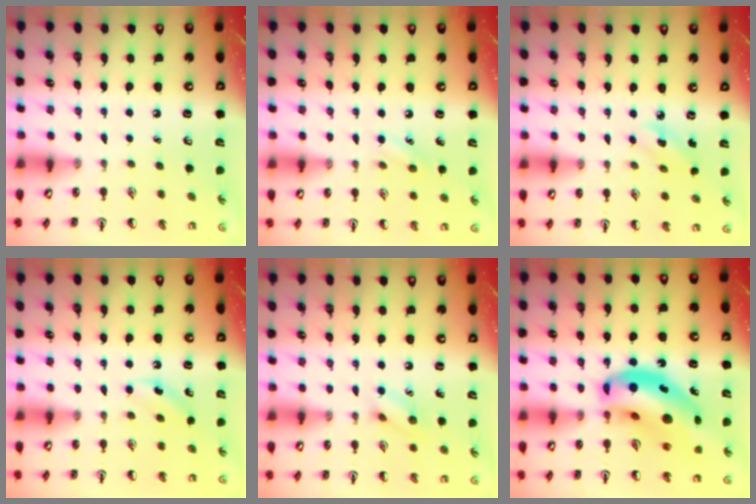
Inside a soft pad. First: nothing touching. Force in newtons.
{"total": 6.4, "press": 6.2, "slide": 1.9}
{"total": 2.4, "press": 2.2, "slide": 0.9}
{"total": 2.6, "press": 2.4, "slide": 0.8}
{"total": 7.0, "press": 7.0, "slide": 0.7}
{"total": 19.1, "press": 18.3, "slide": 5.6}